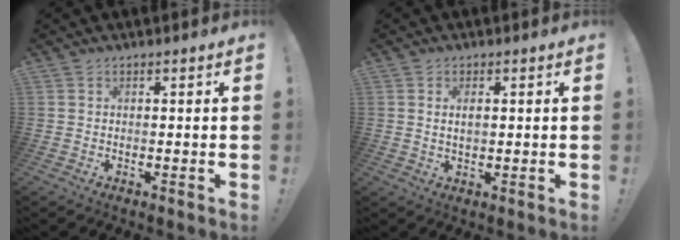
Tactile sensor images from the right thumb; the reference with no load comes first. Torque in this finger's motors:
{"motor_torque": [-0.35, 0.13, -0.15, 0.17, 0.00]}